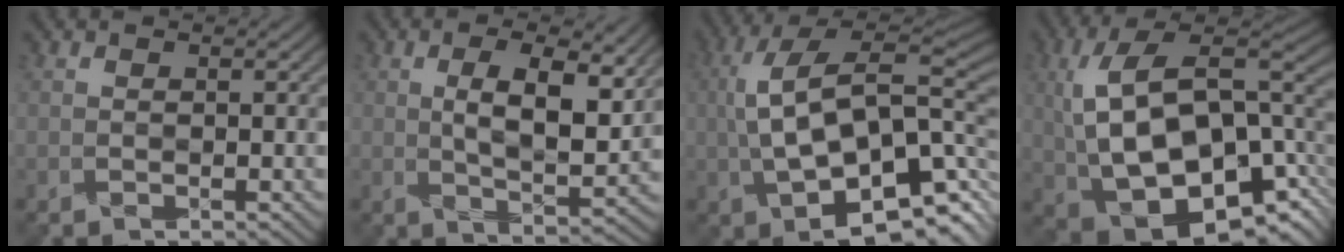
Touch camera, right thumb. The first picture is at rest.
{"total": 7.8, "force": [2.5, 2.8, 6.8], "torque": [-0.120, -0.001, 0.043]}
{"total": 17.1, "force": [-1.8, 7.9, 15.1], "torque": [-0.243, 0.001, -0.025]}
{"total": 17.0, "force": [0.0, 9.9, 13.8], "torque": [-0.267, -0.002, 0.031]}